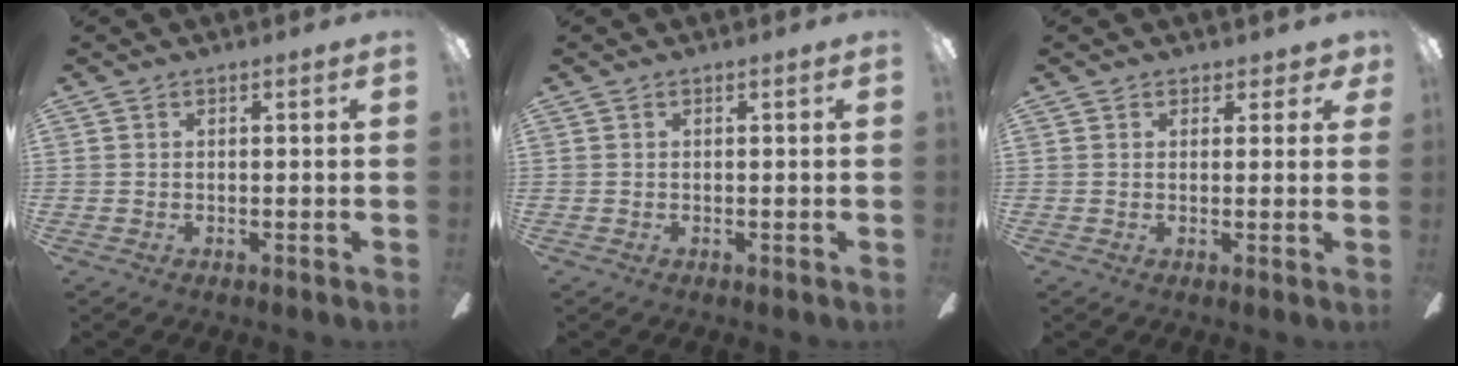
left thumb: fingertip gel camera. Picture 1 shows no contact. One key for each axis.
{"total": 0.0}
{"total": 2.1, "fx": 1.4, "fy": 1.4, "fz": 0.6, "tx": 0.004, "ty": -0.002, "tz": 0.024}